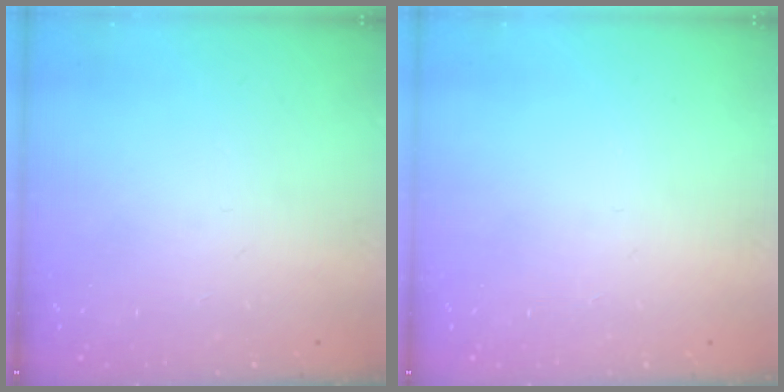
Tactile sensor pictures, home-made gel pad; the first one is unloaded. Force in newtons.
{"total": 0.0}